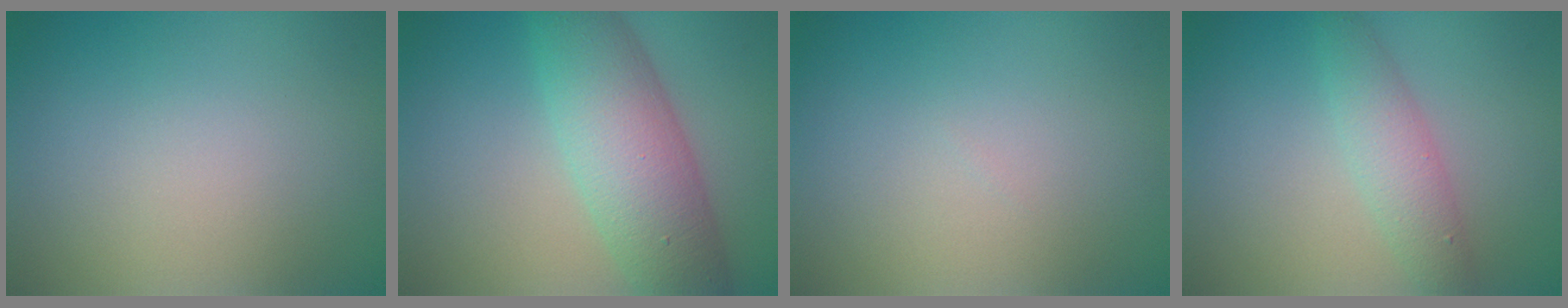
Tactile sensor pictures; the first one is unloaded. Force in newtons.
{"total": 7.4, "press": 7.4, "slide": 0.2}
{"total": 0.0}
{"total": 2.8, "press": 2.8, "slide": 0.1}